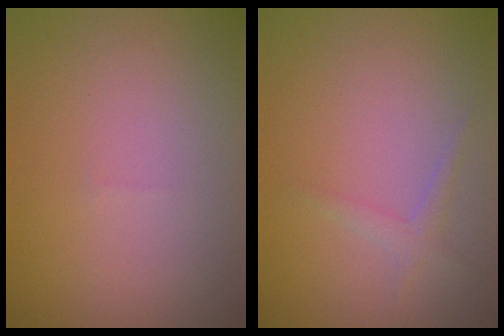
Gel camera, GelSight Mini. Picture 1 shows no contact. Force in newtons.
{"total": 1.2, "press": 1.1, "slide": 0.1}